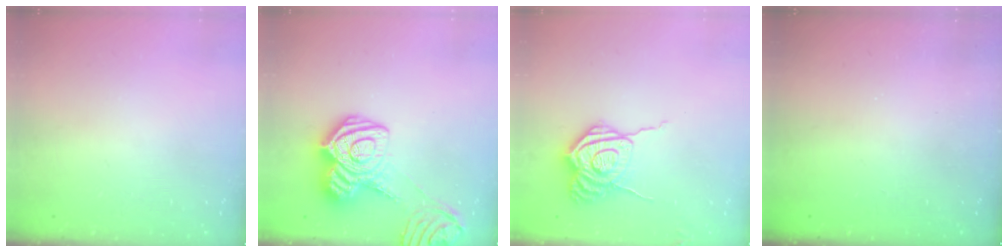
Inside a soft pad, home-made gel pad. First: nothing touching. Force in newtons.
{"total": 17.8, "press": 17.8, "slide": 1.2}
{"total": 10.8, "press": 10.8, "slide": 0.9}
{"total": 2.3, "press": 2.2, "slide": 0.8}